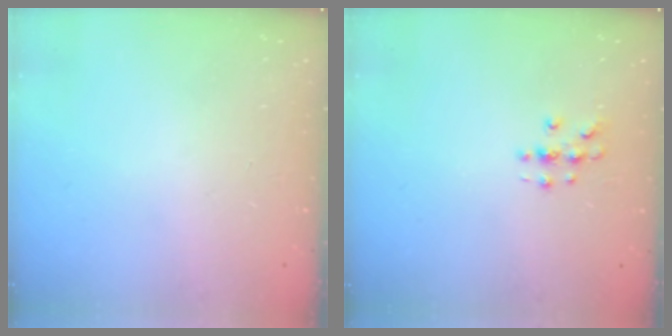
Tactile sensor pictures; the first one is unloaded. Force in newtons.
{"total": 3.6, "press": 3.6, "slide": 0.5}